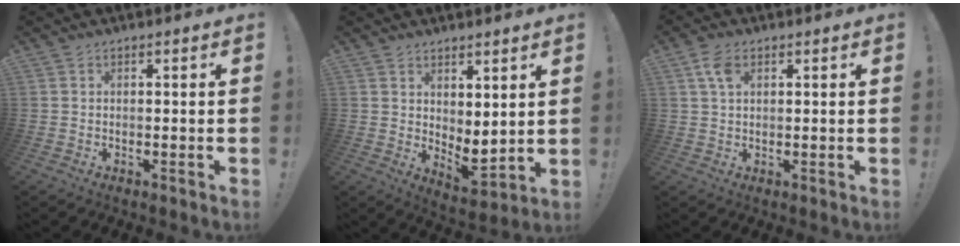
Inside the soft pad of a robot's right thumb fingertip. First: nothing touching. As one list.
[{"total": 5.1, "force": [2.7, 2.7, 3.3], "torque": [-0.032, -0.038, 0.056]}, {"total": 4.6, "force": [1.9, 2.5, 3.3], "torque": [-0.068, 0.004, 0.037]}]